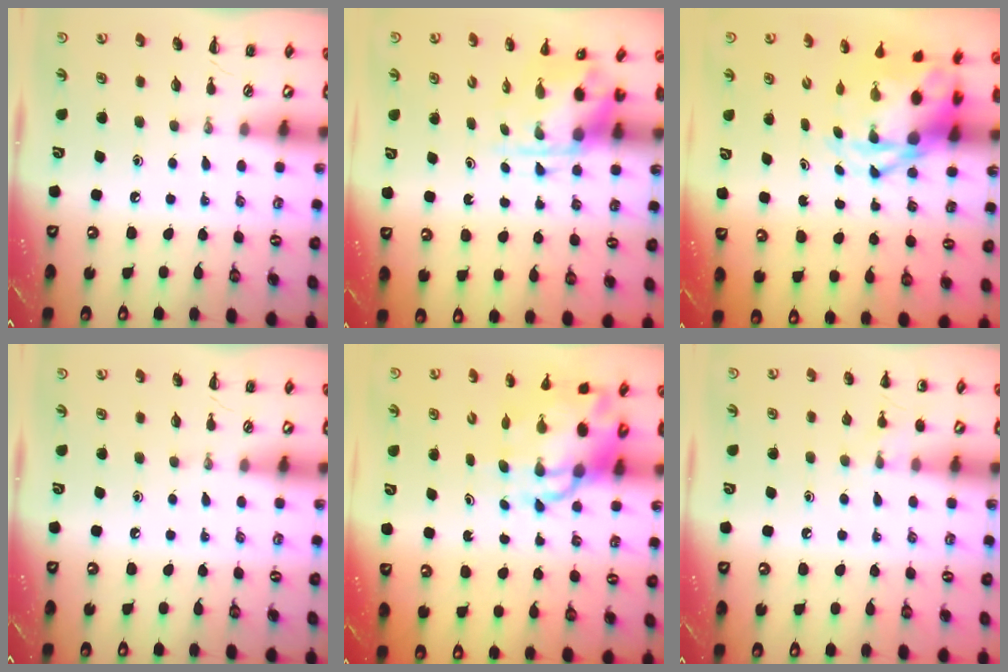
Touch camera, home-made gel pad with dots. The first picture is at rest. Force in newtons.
{"total": 3.9, "press": 3.8, "slide": 0.6}
{"total": 6.0, "press": 5.9, "slide": 1.4}
{"total": 0.0}
{"total": 10.3, "press": 10.0, "slide": 2.5}
{"total": 6.0, "press": 5.7, "slide": 1.8}